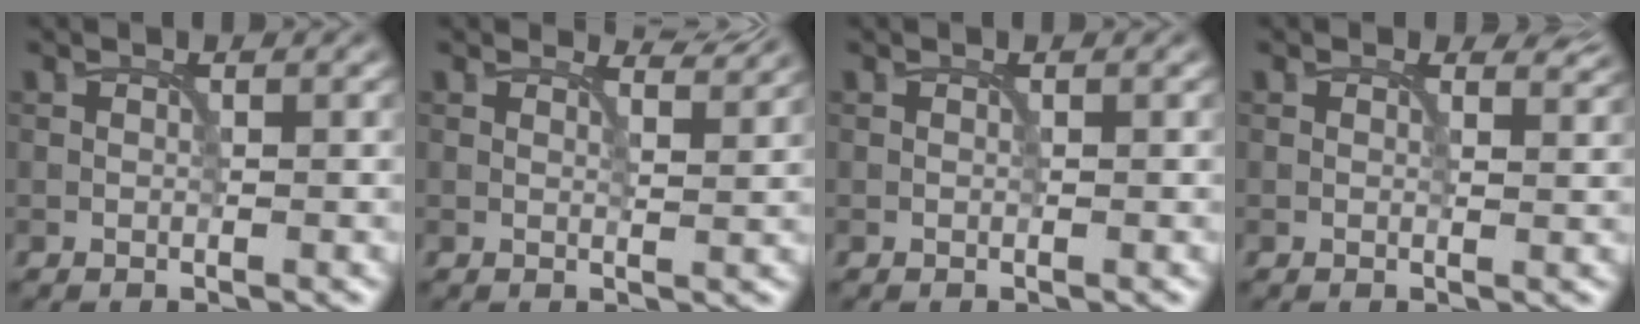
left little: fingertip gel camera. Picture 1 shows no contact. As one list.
[{"total": 2.6, "force": [2.4, 0.3, 1.0], "torque": [-0.017, -0.006, 0.029]}, {"total": 0.0}, {"total": 1.4, "force": [1.1, 0.6, 0.7], "torque": [-0.009, -0.009, 0.013]}]